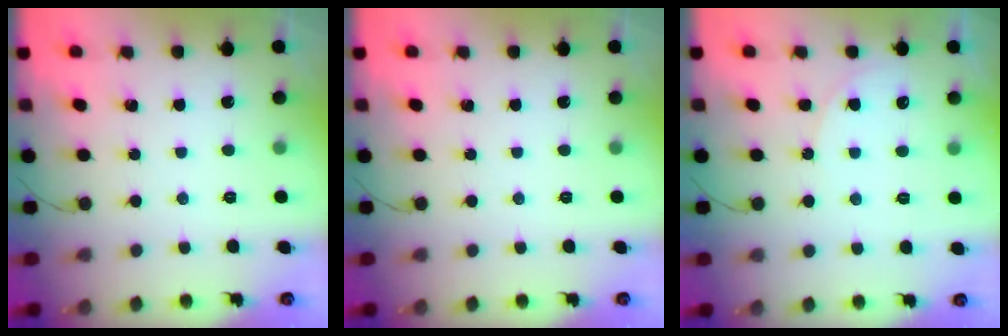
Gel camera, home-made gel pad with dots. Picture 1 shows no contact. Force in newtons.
{"total": 0.0}
{"total": 5.0, "press": 5.0, "slide": 0.6}